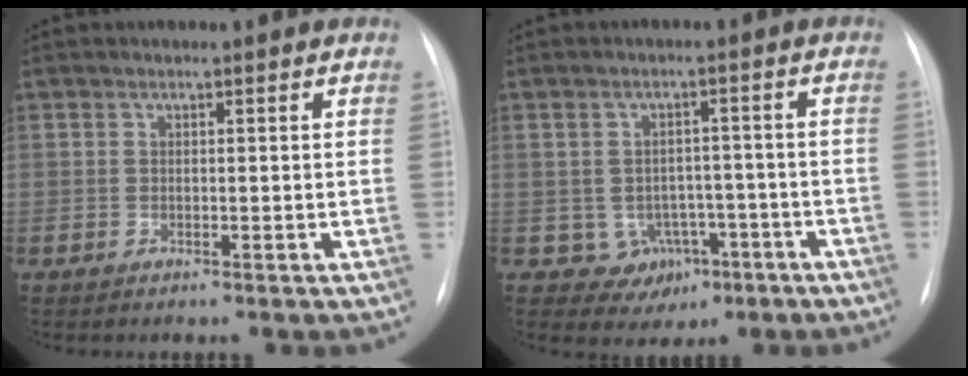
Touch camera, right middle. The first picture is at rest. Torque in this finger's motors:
{"motor_torque": [-0.31, -0.06, -0.07, -0.01]}